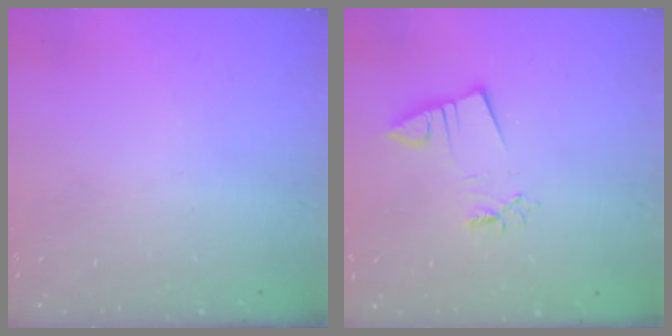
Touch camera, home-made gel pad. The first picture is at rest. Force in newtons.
{"total": 3.1, "press": 3.0, "slide": 0.4}